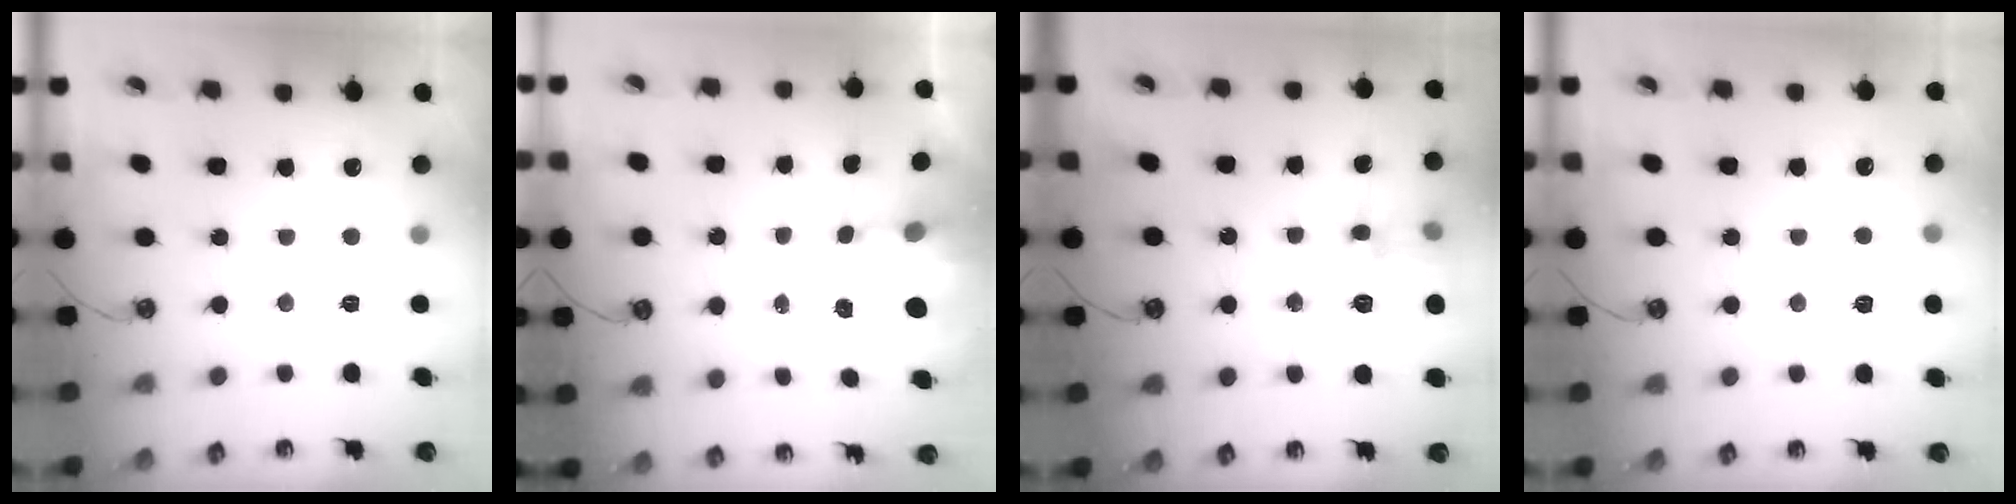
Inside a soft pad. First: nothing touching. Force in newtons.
{"total": 3.5, "press": 3.4, "slide": 0.6}
{"total": 15.8, "press": 15.7, "slide": 1.6}
{"total": 2.7, "press": 2.7, "slide": 0.4}